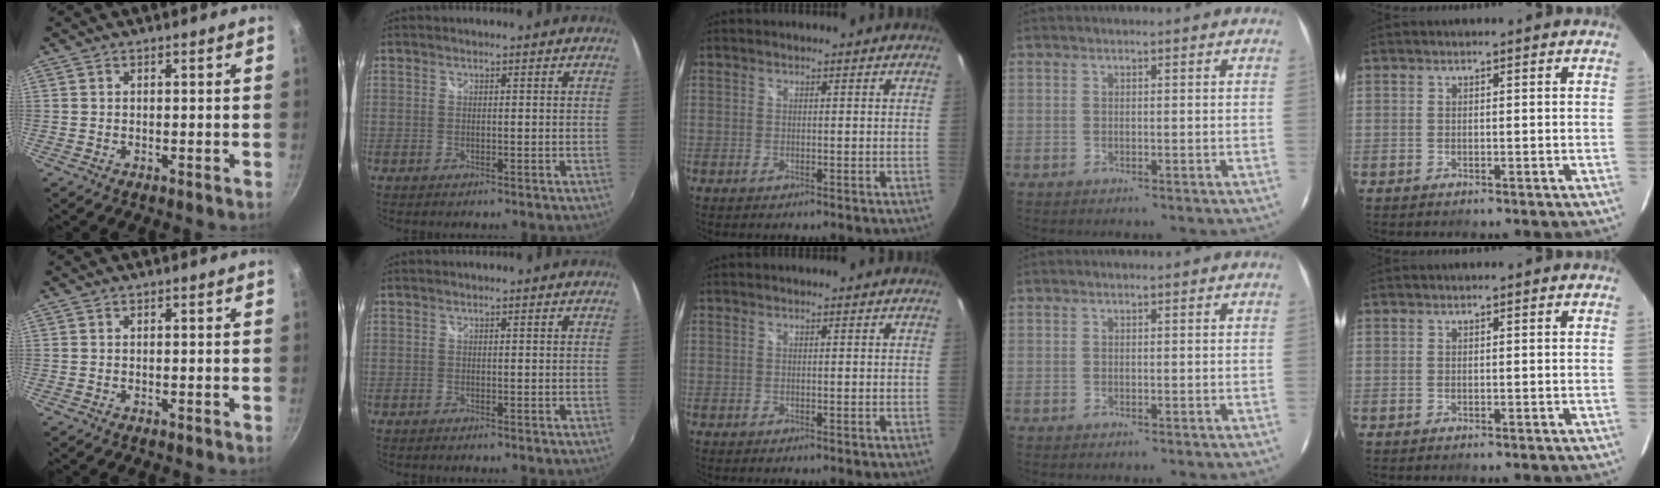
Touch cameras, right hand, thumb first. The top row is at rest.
{}